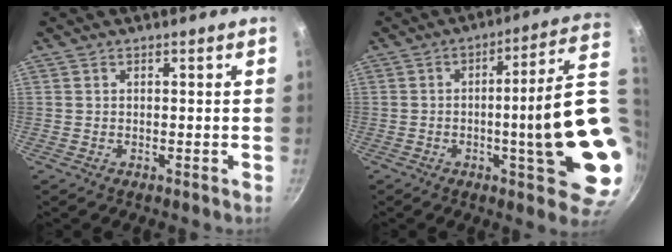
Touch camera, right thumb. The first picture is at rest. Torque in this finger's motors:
{"motor_torque": [2.59, 2.42, 2.27, -0.44, 0.16]}